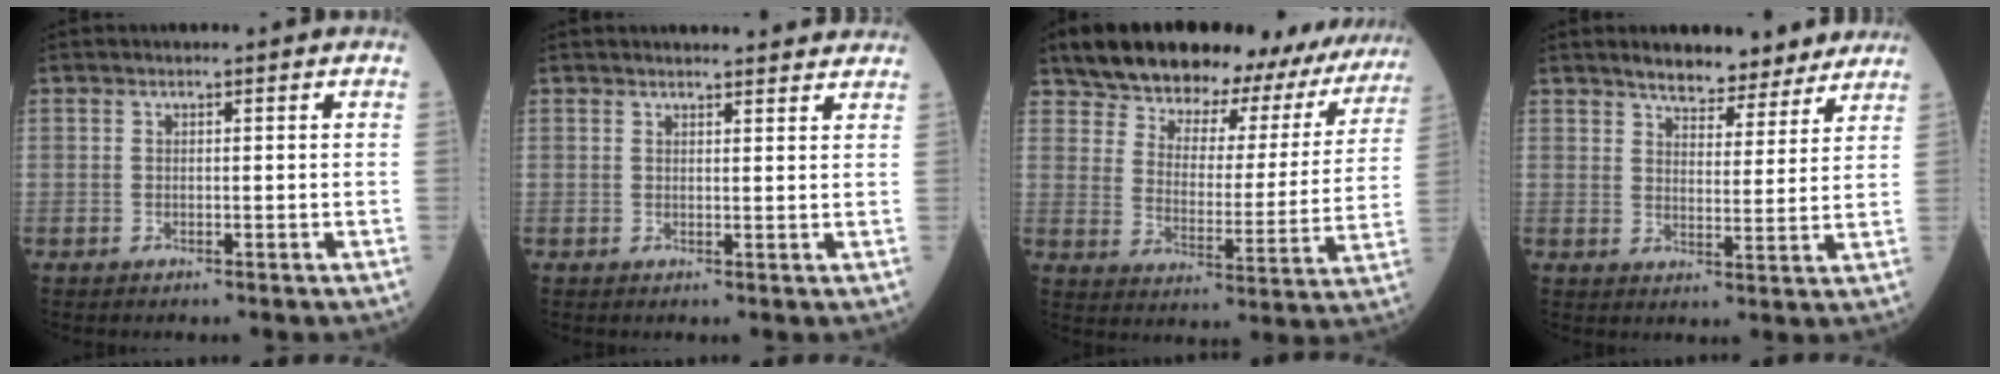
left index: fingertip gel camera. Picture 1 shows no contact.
{"total": 7.9, "force": [7.5, 1.4, 2.0], "torque": [-0.016, 0.011, 0.073]}
{"total": 22.1, "force": [19.3, 8.6, 6.3], "torque": [-0.077, -0.009, 0.227]}
{"total": 9.3, "force": [8.3, 3.0, 3.0], "torque": [-0.029, 0.005, 0.110]}